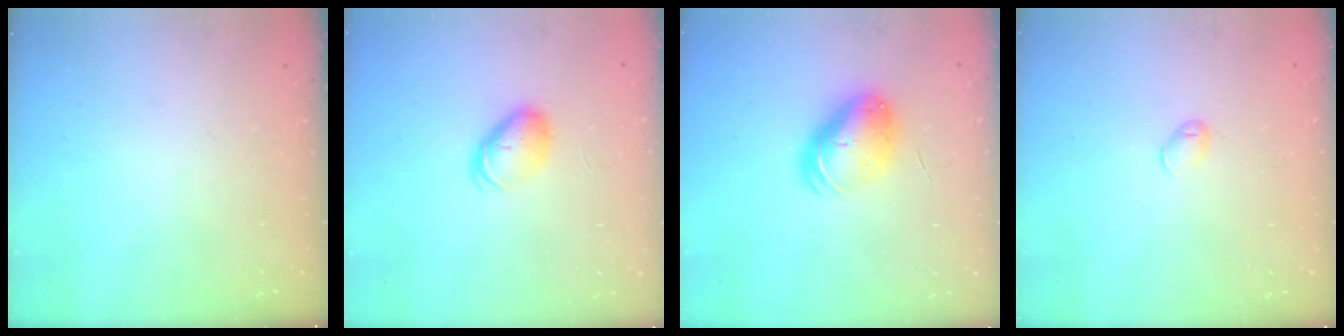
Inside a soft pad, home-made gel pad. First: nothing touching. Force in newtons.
{"total": 8.2, "press": 8.2, "slide": 0.5}
{"total": 9.1, "press": 8.9, "slide": 1.9}
{"total": 4.9, "press": 4.8, "slide": 1.0}